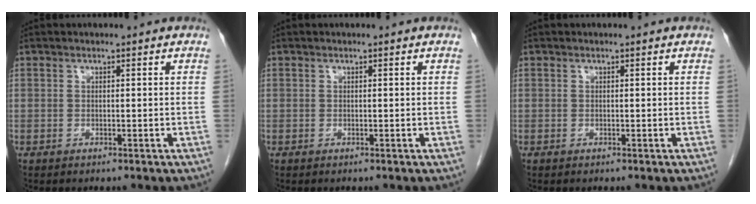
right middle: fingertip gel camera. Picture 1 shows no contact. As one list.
[{"total": 0.0}, {"total": 0.0}]